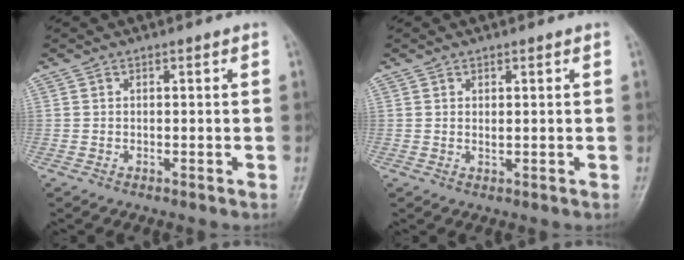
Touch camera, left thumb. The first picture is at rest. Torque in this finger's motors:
{"motor_torque": [-0.08, -0.03, -0.18, -0.06, 0.00]}